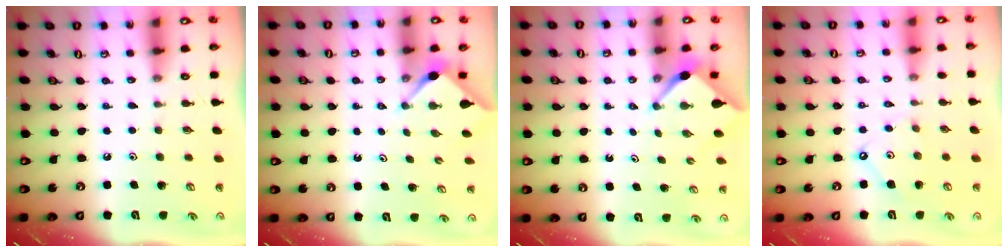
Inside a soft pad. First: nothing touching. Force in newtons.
{"total": 2.9, "press": 2.9, "slide": 0.4}
{"total": 2.7, "press": 2.6, "slide": 0.3}
{"total": 6.2, "press": 6.2, "slide": 0.8}